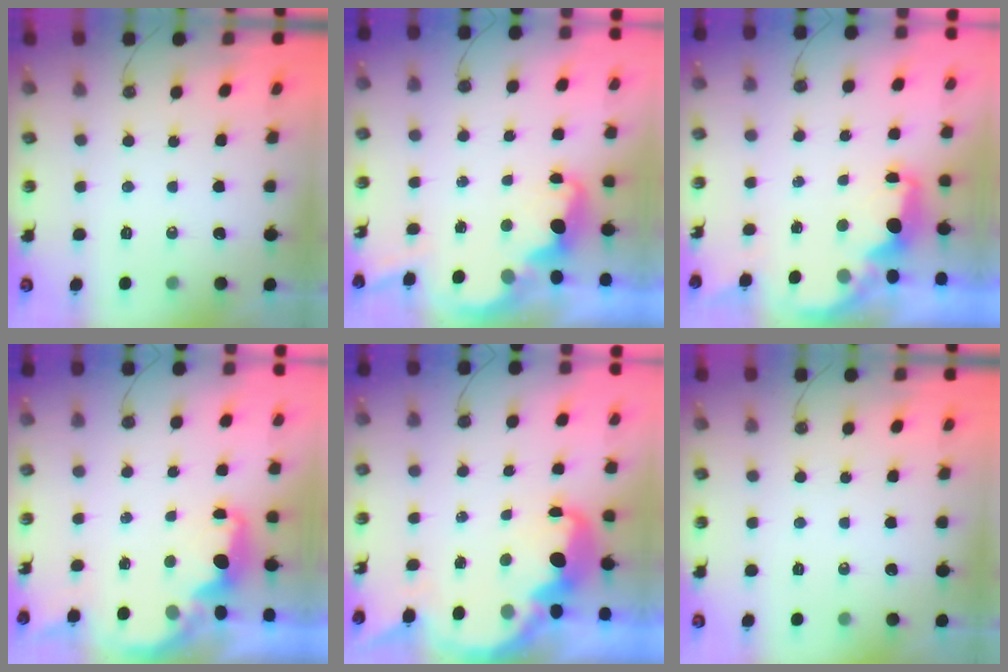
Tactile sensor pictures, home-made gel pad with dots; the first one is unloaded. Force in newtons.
{"total": 3.9, "press": 3.8, "slide": 0.7}
{"total": 2.5, "press": 2.3, "slide": 0.7}
{"total": 2.2, "press": 2.0, "slide": 0.7}
{"total": 7.7, "press": 7.7, "slide": 0.6}
{"total": 0.0}